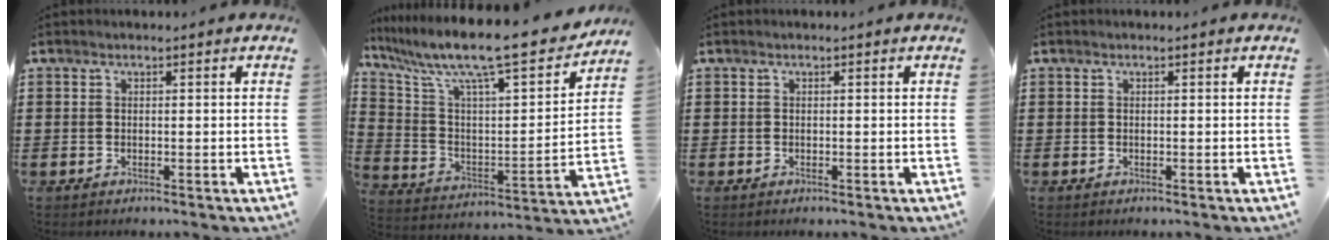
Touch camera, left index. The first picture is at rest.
{"total": 11.7, "force": [9.7, 1.0, 6.5], "torque": [-0.152, -0.076, 0.155]}
{"total": 0.0}
{"total": 0.0}